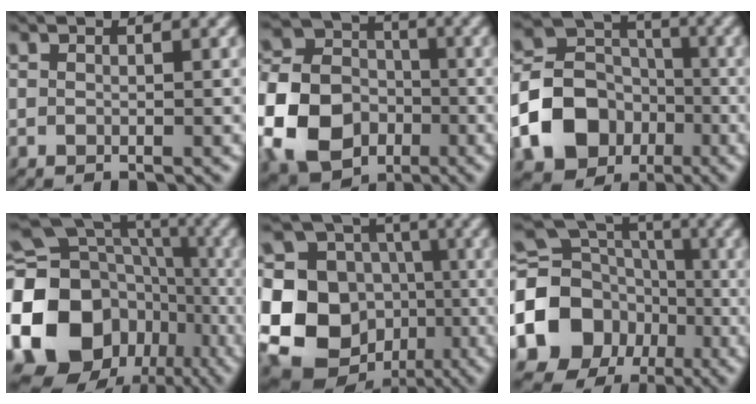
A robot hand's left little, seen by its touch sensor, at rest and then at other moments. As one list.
[{"total": 12.0, "force": [-4.1, 9.4, 6.3], "torque": [-0.160, -0.015, -0.095]}, {"total": 10.1, "force": [-3.8, 8.1, 4.8], "torque": [-0.092, -0.003, -0.091]}, {"total": 23.1, "force": [-6.4, 19.8, 10.2], "torque": [-0.214, -0.014, -0.127]}, {"total": 18.3, "force": [-3.6, 16.4, 7.3], "torque": [-0.181, 0.006, -0.084]}, {"total": 13.5, "force": [-3.7, 11.4, 6.2], "torque": [-0.153, -0.013, -0.080]}]